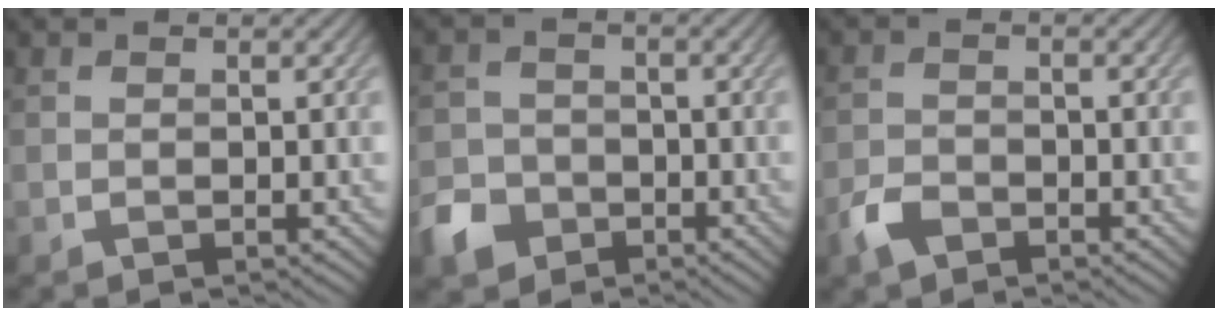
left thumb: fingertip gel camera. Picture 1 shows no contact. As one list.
[{"total": 5.3, "force": [-2.9, 4.0, 1.8], "torque": [-0.045, -0.003, -0.069]}, {"total": 3.0, "force": [-2.1, 1.6, 1.4], "torque": [-0.032, -0.004, -0.049]}]